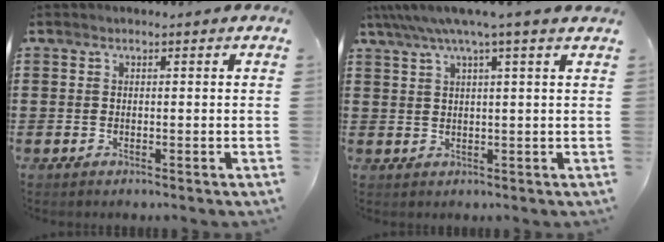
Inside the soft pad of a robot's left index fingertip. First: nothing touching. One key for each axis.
{"total": 3.9, "fx": 2.7, "fy": 0.0, "fz": 2.8, "tx": -0.064, "ty": -0.005, "tz": 0.045}